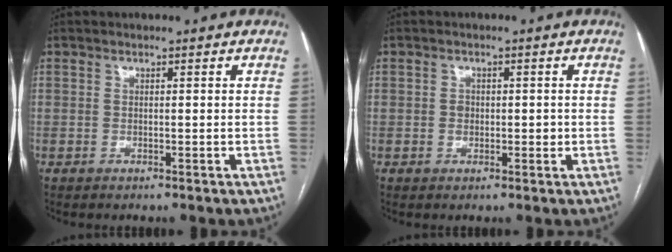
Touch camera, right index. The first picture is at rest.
{"total": 2.0, "force": [-0.1, 1.6, 1.3], "torque": [-0.019, 0.003, 0.000]}